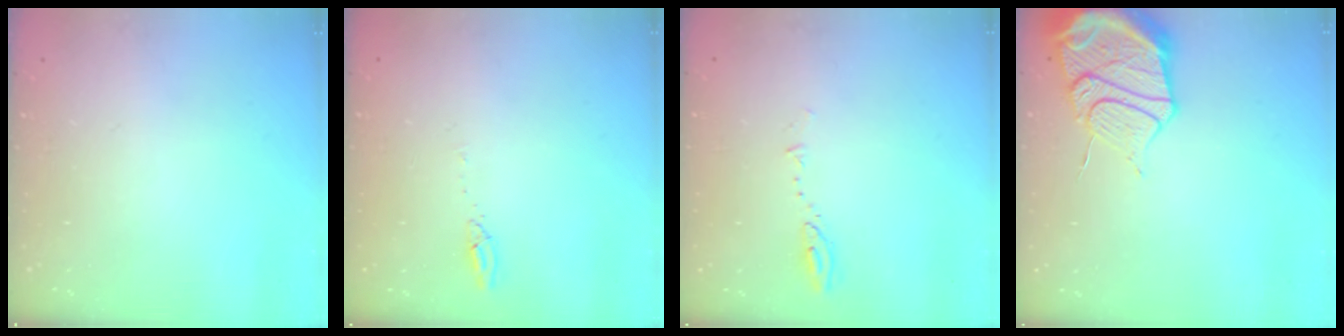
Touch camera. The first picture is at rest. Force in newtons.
{"total": 2.7, "press": 2.7, "slide": 0.2}
{"total": 4.0, "press": 4.0, "slide": 0.5}
{"total": 17.2, "press": 17.1, "slide": 1.7}